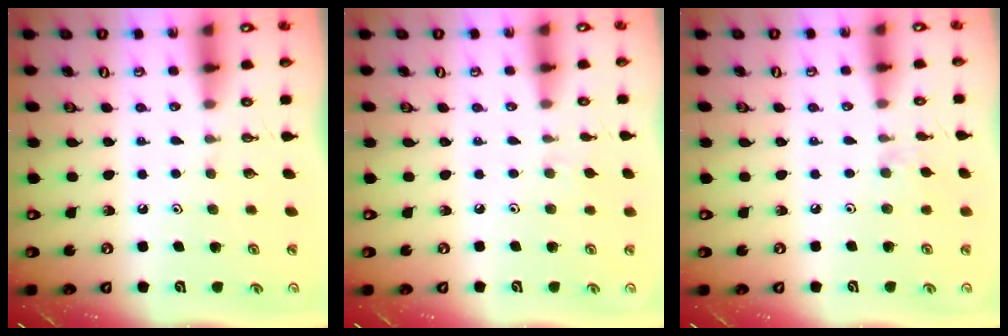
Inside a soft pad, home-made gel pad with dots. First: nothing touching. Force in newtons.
{"total": 3.3, "press": 3.2, "slide": 0.7}
{"total": 2.0, "press": 1.9, "slide": 0.5}